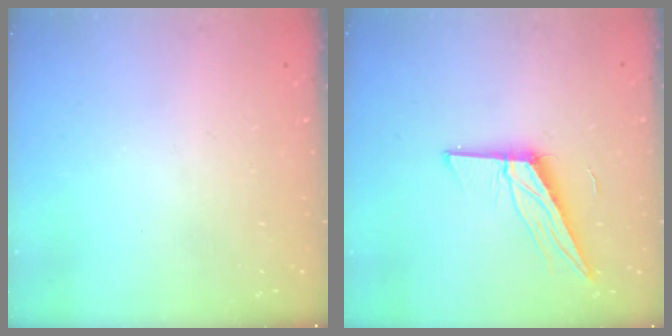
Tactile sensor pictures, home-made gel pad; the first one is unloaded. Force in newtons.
{"total": 12.7, "press": 12.6, "slide": 1.2}